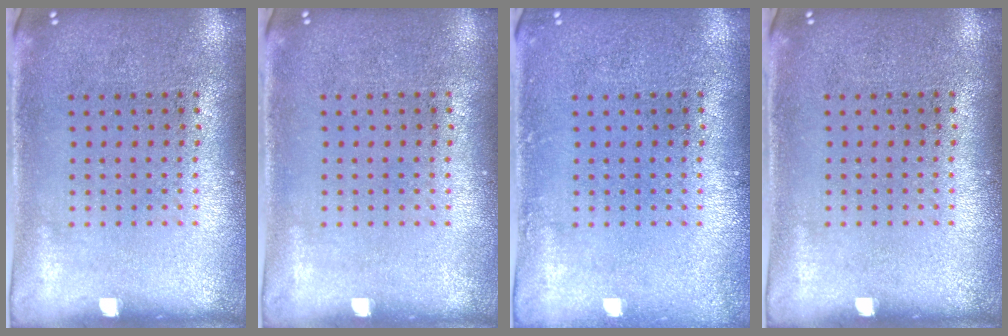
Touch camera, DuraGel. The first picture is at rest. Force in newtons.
{"total": 0.0}
{"total": 0.7, "press": 0.7, "slide": 0.1}
{"total": 0.0}